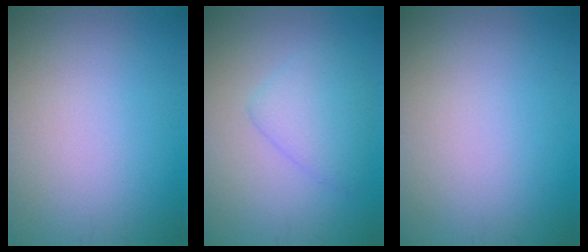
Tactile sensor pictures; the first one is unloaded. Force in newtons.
{"total": 3.2, "press": 3.2, "slide": 0.1}
{"total": 0.0}